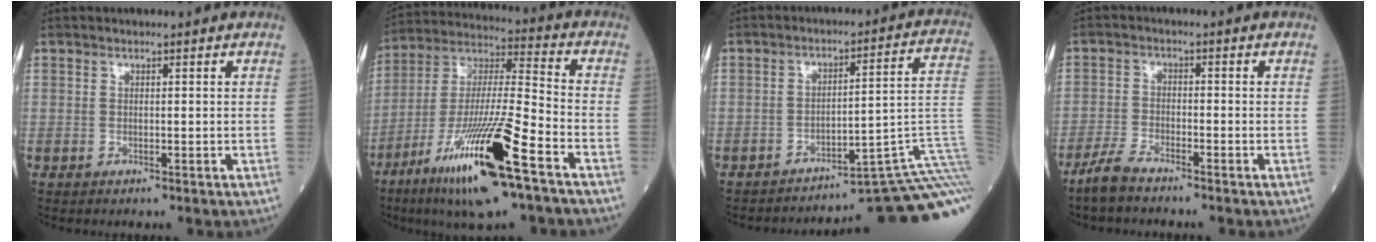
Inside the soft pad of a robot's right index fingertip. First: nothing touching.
{"total": 21.6, "force": [-11.5, 2.3, 18.2], "torque": [-0.358, -0.045, -0.209]}
{"total": 19.5, "force": [-15.0, 1.4, 12.5], "torque": [-0.069, 0.052, -0.191]}
{"total": 4.9, "force": [-4.1, 1.2, 2.3], "torque": [-0.063, -0.009, -0.083]}